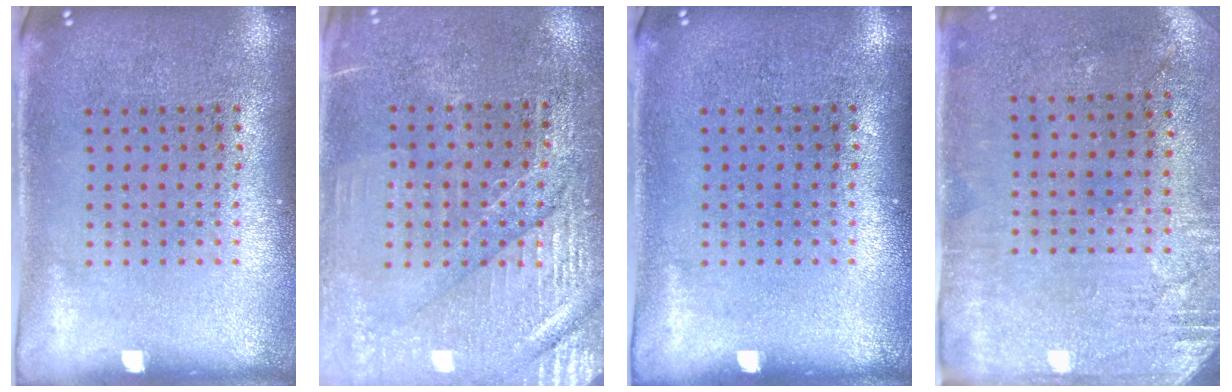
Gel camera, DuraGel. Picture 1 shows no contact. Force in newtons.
{"total": 3.0, "press": 2.9, "slide": 0.9}
{"total": 0.0}
{"total": 2.8, "press": 2.3, "slide": 1.6}